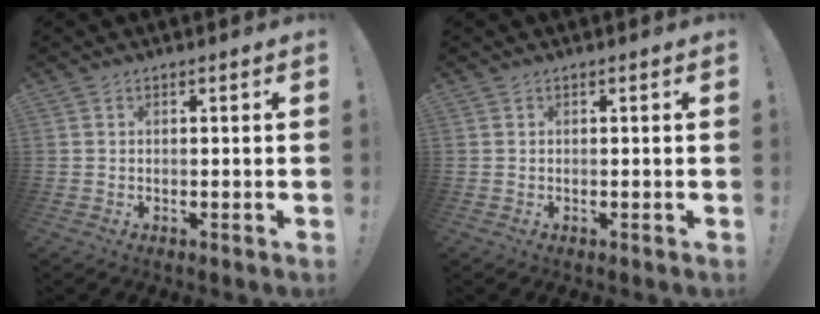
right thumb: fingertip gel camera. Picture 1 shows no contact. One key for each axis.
{"total": 0.0}